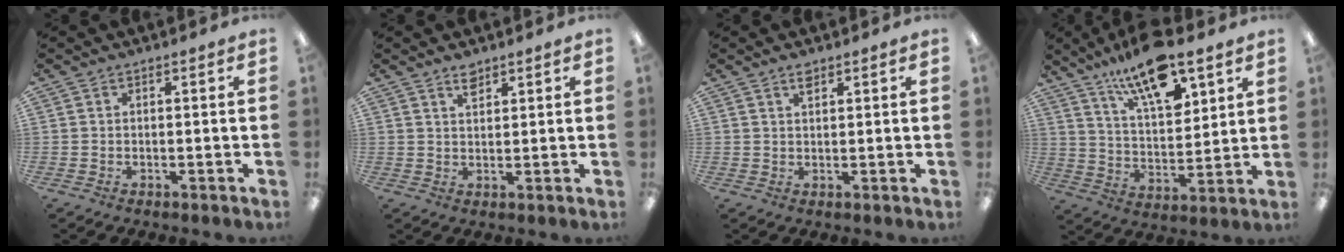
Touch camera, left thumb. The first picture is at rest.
{"total": 3.1, "force": [2.5, 1.2, 1.5], "torque": [-0.018, -0.008, 0.042]}
{"total": 2.2, "force": [1.7, 0.7, 1.2], "torque": [-0.020, -0.002, 0.029]}
{"total": 16.8, "force": [11.9, 5.8, 10.4], "torque": [-0.178, -0.057, 0.202]}